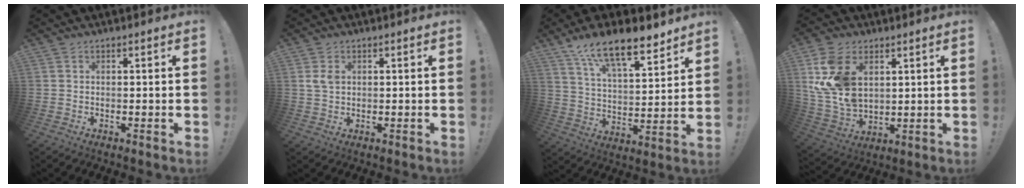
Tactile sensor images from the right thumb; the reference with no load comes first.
{"total": 3.1, "force": [1.0, 2.2, 1.9], "torque": [-0.025, -0.001, 0.017]}
{"total": 15.6, "force": [11.7, 5.1, 9.1], "torque": [-0.152, -0.078, 0.205]}
{"total": 15.5, "force": [5.3, 10.7, 9.9], "torque": [-0.195, -0.031, 0.103]}